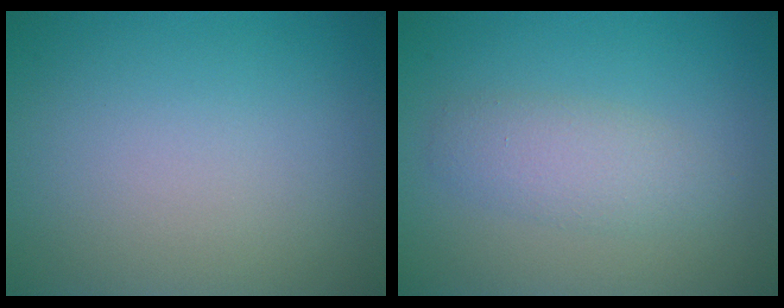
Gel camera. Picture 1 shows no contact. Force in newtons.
{"total": 2.7, "press": 2.7, "slide": 0.2}